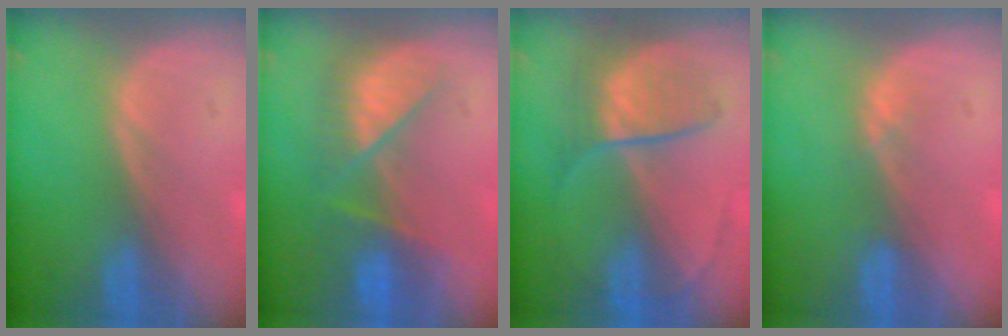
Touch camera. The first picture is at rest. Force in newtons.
{"total": 7.4, "press": 7.2, "slide": 1.9}
{"total": 6.4, "press": 6.4, "slide": 0.6}
{"total": 1.3, "press": 1.1, "slide": 0.8}